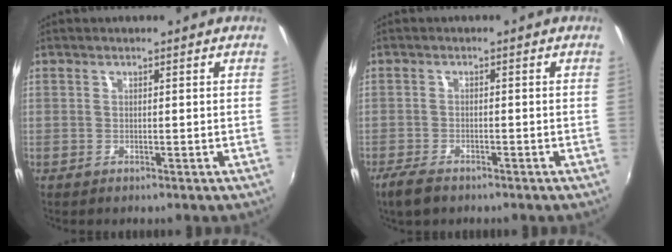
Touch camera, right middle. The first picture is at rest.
{"total": 4.1, "force": [-3.1, 1.5, 2.1], "torque": [-0.061, -0.012, -0.062]}